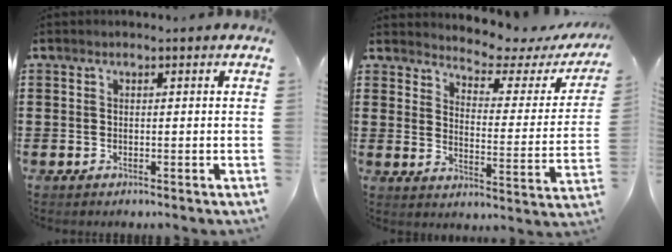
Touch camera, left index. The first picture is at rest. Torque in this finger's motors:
{"motor_torque": [2.14, 0.00, 0.44, 0.03]}